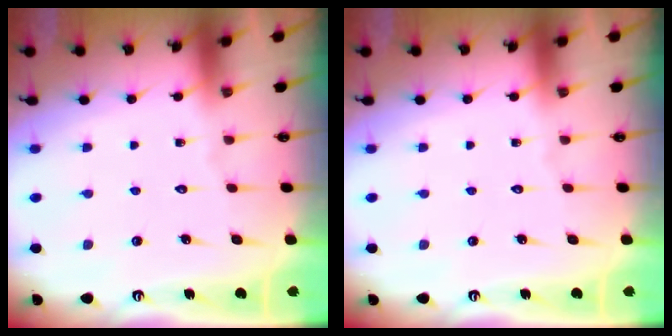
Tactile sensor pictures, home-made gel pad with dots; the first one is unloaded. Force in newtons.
{"total": 0.0}